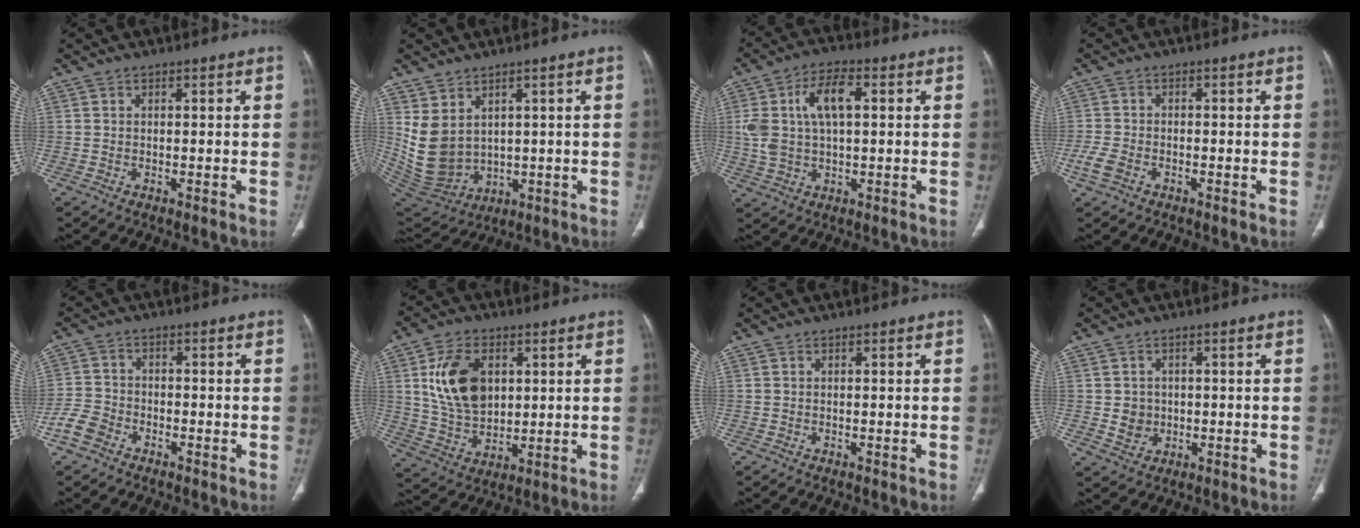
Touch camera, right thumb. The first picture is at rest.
{"total": 10.7, "force": [2.9, 8.0, 6.5], "torque": [-0.122, -0.016, 0.094]}
{"total": 11.0, "force": [2.3, 5.6, 9.2], "torque": [-0.182, 0.016, 0.044]}
{"total": 3.6, "force": [-1.8, 2.2, 2.2], "torque": [-0.060, 0.005, -0.034]}
{"total": 4.7, "force": [-3.1, 3.1, 1.7], "torque": [-0.034, 0.016, -0.065]}
{"total": 13.9, "force": [3.6, 9.2, 9.8], "torque": [-0.155, -0.014, 0.075]}
{"total": 0.0}
{"total": 3.7, "force": [-0.1, 3.4, 1.5], "torque": [-0.006, 0.002, 0.008]}